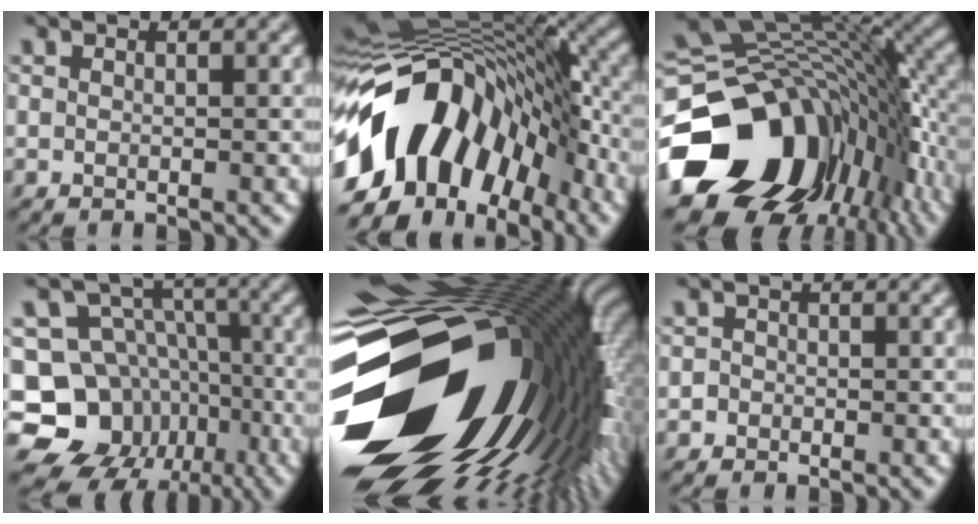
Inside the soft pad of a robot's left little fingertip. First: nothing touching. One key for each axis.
{"total": 16.2, "fx": -5.0, "fy": 10.4, "fz": 11.4, "tx": -0.207, "ty": 0.019, "tz": -0.099}
{"total": 17.6, "fx": -7.2, "fy": 12.5, "fz": 10.0, "tx": -0.206, "ty": -0.034, "tz": -0.105}
{"total": 14.1, "fx": -6.6, "fy": 11.7, "fz": 4.4, "tx": -0.086, "ty": -0.008, "tz": -0.125}
{"total": 21.2, "fx": -3.4, "fy": 12.0, "fz": 17.1, "tx": -0.307, "ty": -0.052, "tz": -0.049}
{"total": 1.0, "fx": -0.3, "fy": 1.0, "fz": 0.1, "tx": 0.009, "ty": 0.002, "tz": -0.009}